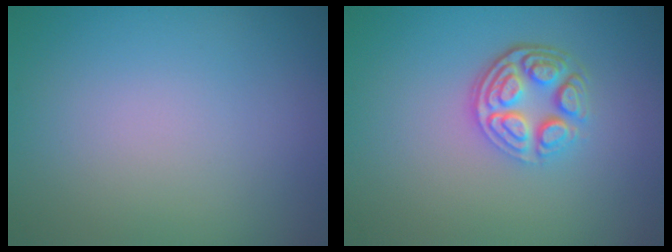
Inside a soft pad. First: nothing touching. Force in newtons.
{"total": 4.3, "press": 3.3, "slide": 2.7}